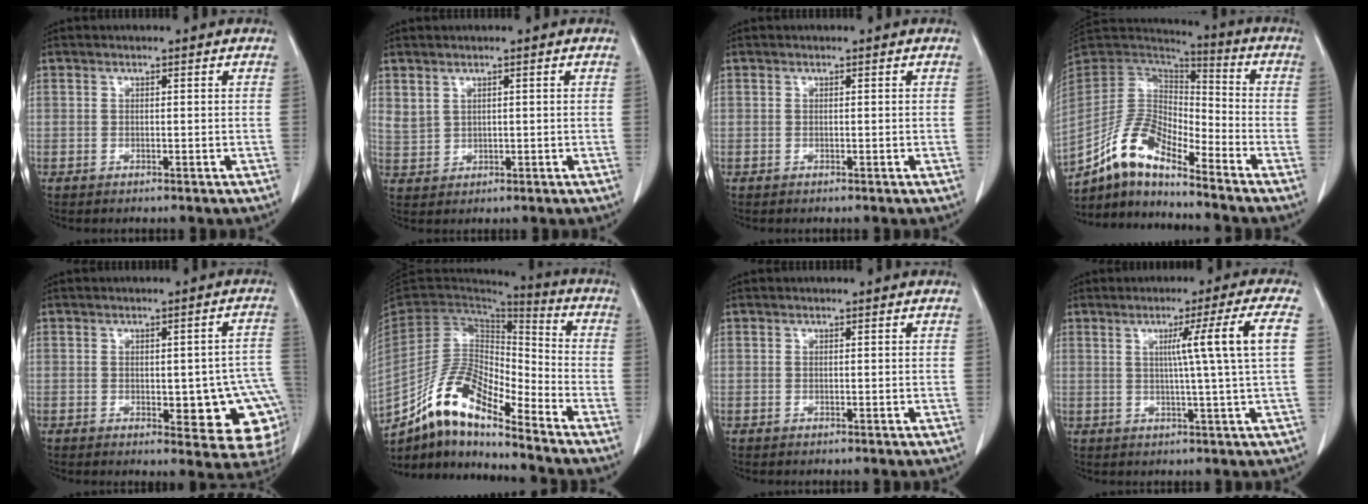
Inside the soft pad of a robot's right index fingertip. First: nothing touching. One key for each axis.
{"total": 2.7, "fx": 1.7, "fy": 1.9, "fz": 0.9, "tx": -0.018, "ty": 0.001, "tz": 0.042}
{"total": 0.0}
{"total": 11.3, "fx": -8.9, "fy": 3.2, "fz": 6.1, "tx": -0.128, "ty": 0.027, "tz": -0.171}
{"total": 13.5, "fx": -3.1, "fy": 5.1, "fz": 12.1, "tx": -0.093, "ty": 0.020, "tz": -0.022}
{"total": 12.9, "fx": -10.1, "fy": 3.3, "fz": 7.5, "tx": -0.144, "ty": 0.026, "tz": -0.186}
{"total": 0.0}
{"total": 8.2, "fx": 1.5, "fy": -2.5, "fz": 7.7, "tx": -0.117, "ty": 0.002, "tz": 0.030}